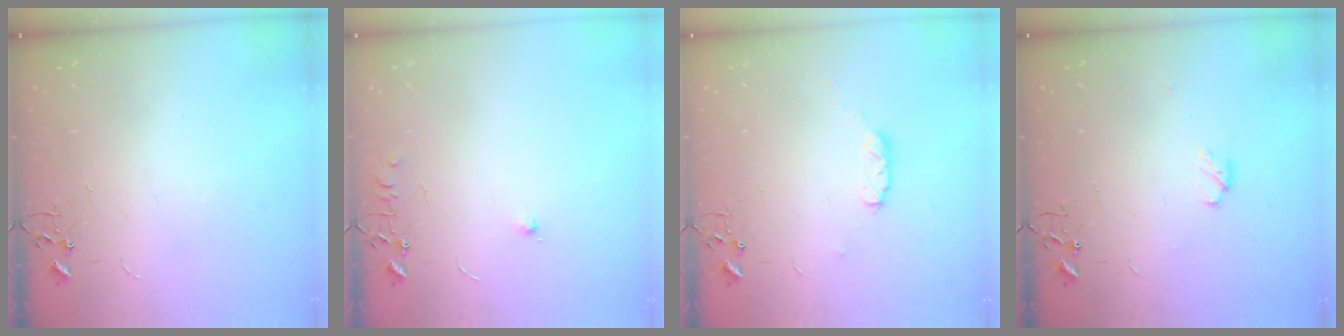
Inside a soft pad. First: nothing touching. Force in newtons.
{"total": 5.6, "press": 5.5, "slide": 0.5}
{"total": 6.2, "press": 6.1, "slide": 0.9}
{"total": 4.5, "press": 4.4, "slide": 1.2}